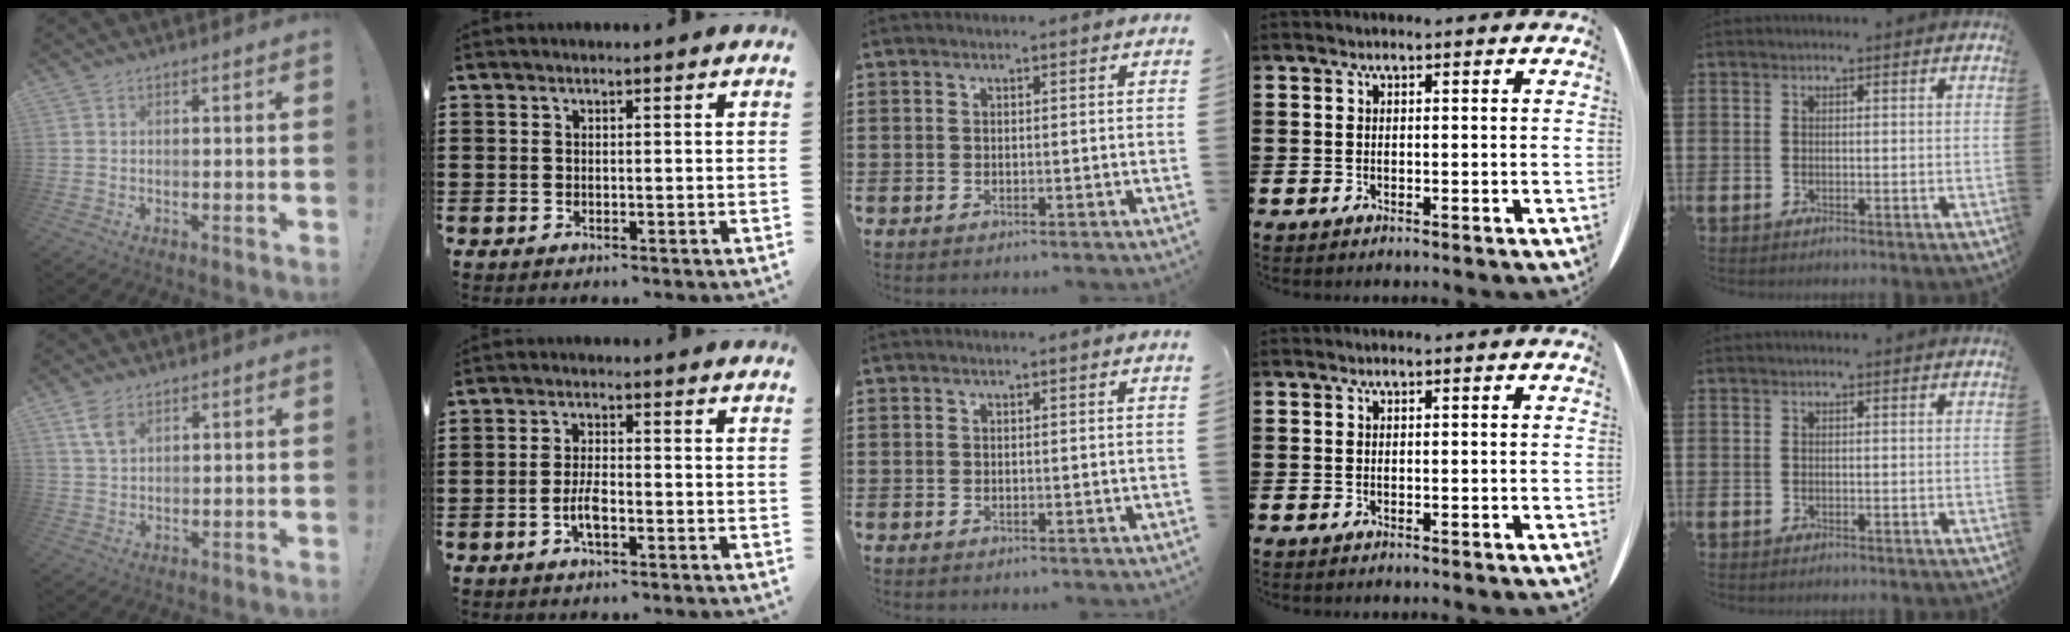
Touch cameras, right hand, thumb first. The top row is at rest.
{"thumb": {"total": 5.0, "force": [2.8, 2.6, 3.2], "torque": [-0.053, -0.010, 0.051]}, "index": {"total": 3.7, "force": [-1.4, 1.3, 3.2], "torque": [-0.078, -0.003, -0.032]}}